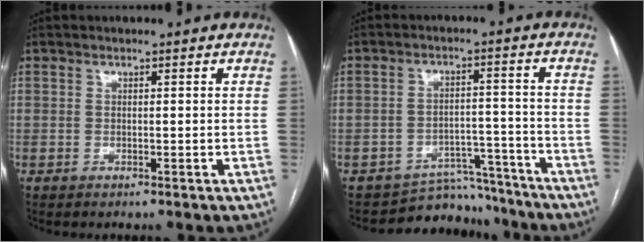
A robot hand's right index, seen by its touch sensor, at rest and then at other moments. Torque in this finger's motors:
{"motor_torque": [-0.02, -0.01, 0.05, -0.02]}